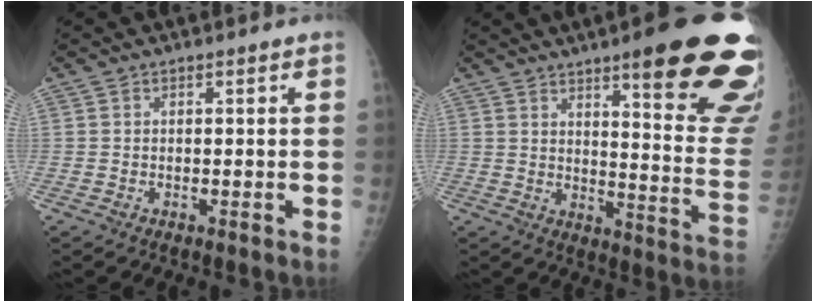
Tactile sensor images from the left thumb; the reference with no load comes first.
{"total": 24.1, "force": [14.3, 4.4, 18.8], "torque": [-0.198, -0.069, 0.190]}